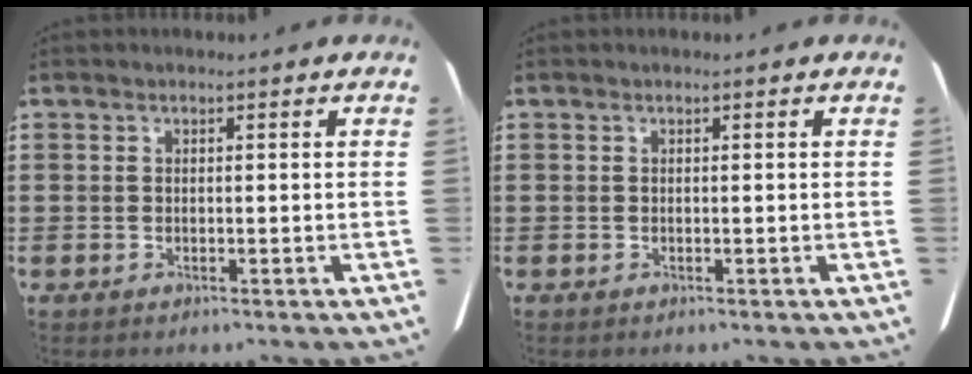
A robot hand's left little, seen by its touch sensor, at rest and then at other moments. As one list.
[{"total": 0.0}]